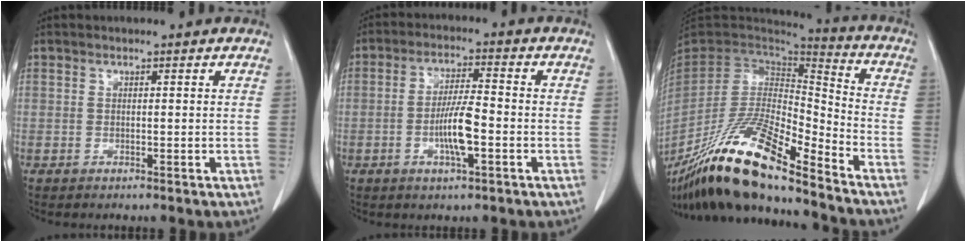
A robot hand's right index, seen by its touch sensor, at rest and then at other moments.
{"total": 6.8, "force": [-1.9, 1.0, 6.4], "torque": [-0.122, 0.003, -0.033]}
{"total": 21.3, "force": [-16.2, 2.2, 13.7], "torque": [-0.280, -0.030, -0.305]}